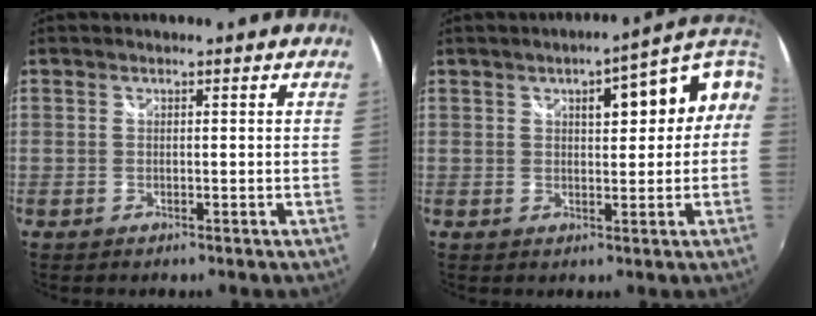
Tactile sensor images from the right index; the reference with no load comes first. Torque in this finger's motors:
{"motor_torque": [0.86, 0.54, 0.48, 0.07]}